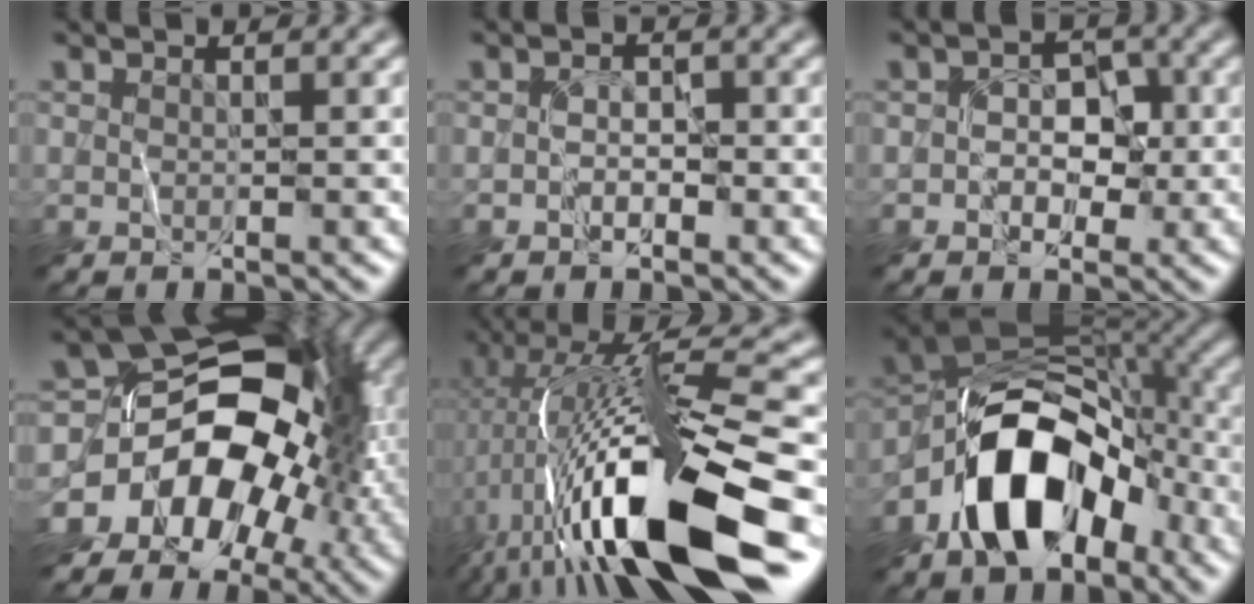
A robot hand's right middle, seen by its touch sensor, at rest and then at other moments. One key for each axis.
{"total": 1.4, "fx": -0.8, "fy": 1.0, "fz": 0.7, "tx": -0.008, "ty": 0.004, "tz": -0.014}
{"total": 2.8, "fx": -0.7, "fy": 2.2, "fz": 1.6, "tx": 0.000, "ty": 0.006, "tz": -0.021}
{"total": 14.8, "fx": -4.2, "fy": 10.4, "fz": 9.7, "tx": -0.115, "ty": 0.001, "tz": -0.079}
{"total": 16.8, "fx": -3.0, "fy": 5.2, "fz": 15.6, "tx": -0.281, "ty": 0.018, "tz": -0.054}
{"total": 11.8, "fx": -5.3, "fy": 7.0, "fz": 7.8, "tx": -0.127, "ty": 0.008, "tz": -0.101}